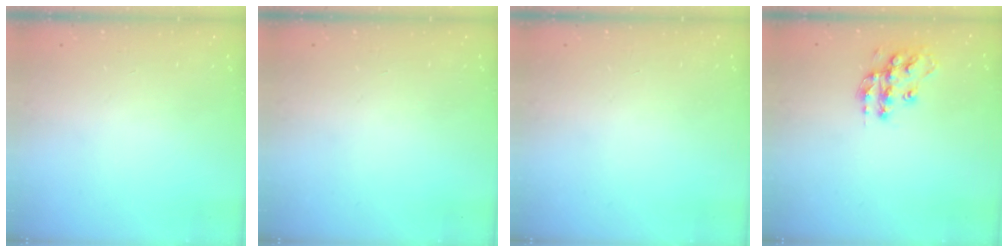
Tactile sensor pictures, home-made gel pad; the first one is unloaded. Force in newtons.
{"total": 0.0}
{"total": 0.0}
{"total": 13.8, "press": 13.7, "slide": 0.8}